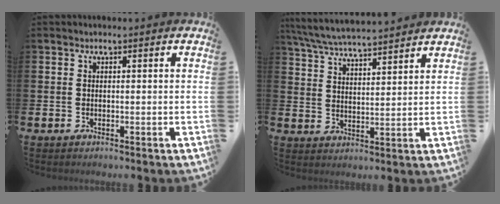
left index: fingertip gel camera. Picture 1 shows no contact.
{"total": 5.9, "force": [5.8, 0.2, 1.2], "torque": [-0.047, -0.036, 0.104]}